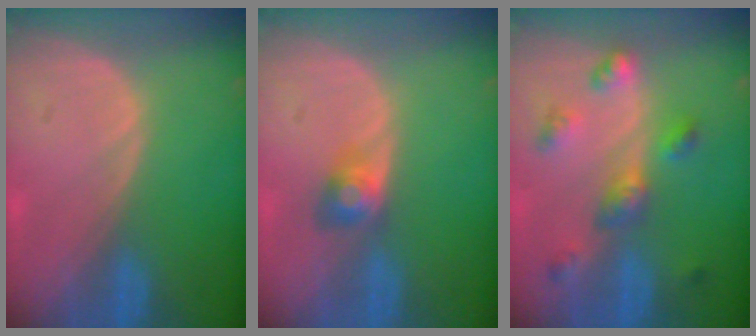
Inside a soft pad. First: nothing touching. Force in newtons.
{"total": 2.9, "press": 2.8, "slide": 0.1}
{"total": 6.4, "press": 5.7, "slide": 2.8}